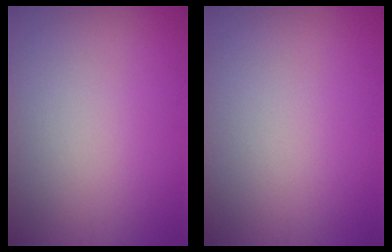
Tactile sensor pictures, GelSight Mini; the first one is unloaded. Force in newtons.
{"total": 0.0}